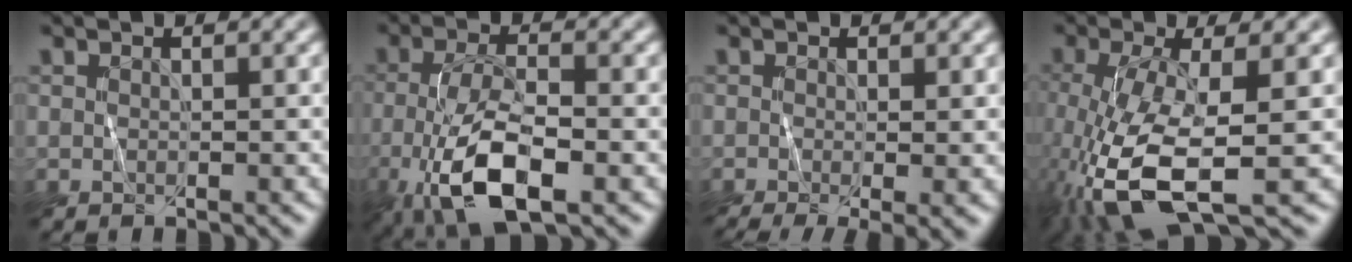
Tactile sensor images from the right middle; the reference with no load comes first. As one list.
[{"total": 7.5, "force": [-2.8, 2.9, 6.4], "torque": [-0.135, -0.005, -0.055]}, {"total": 5.0, "force": [-1.9, 1.4, 4.4], "torque": [-0.065, -0.015, -0.023]}, {"total": 9.5, "force": [-3.3, 3.0, 8.4], "torque": [-0.189, -0.017, -0.064]}]